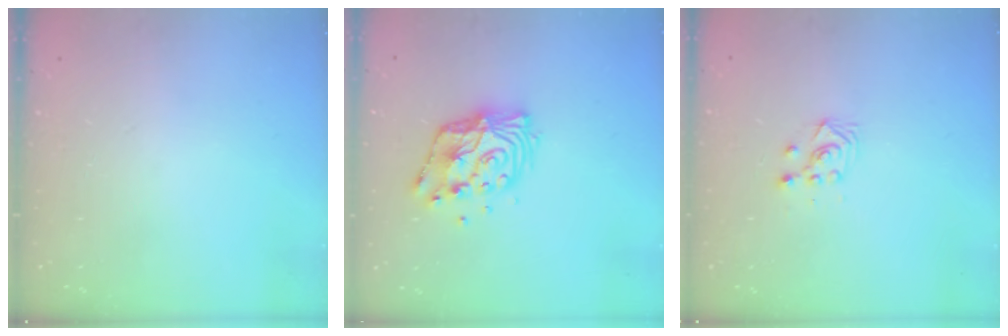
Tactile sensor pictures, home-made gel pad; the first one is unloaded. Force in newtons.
{"total": 12.3, "press": 12.3, "slide": 1.1}
{"total": 3.1, "press": 2.9, "slide": 0.9}